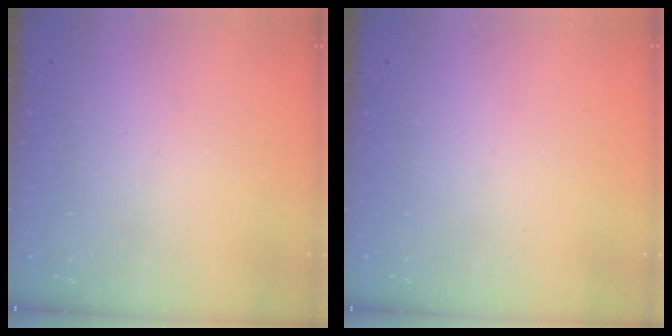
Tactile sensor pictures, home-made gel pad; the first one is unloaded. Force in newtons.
{"total": 0.0}